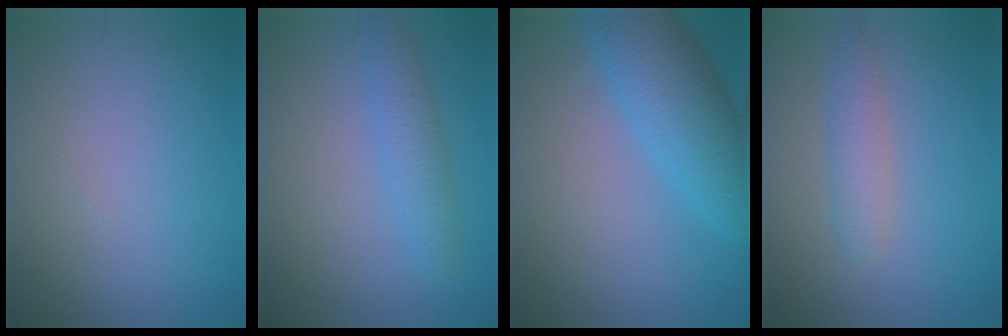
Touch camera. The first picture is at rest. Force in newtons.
{"total": 2.4, "press": 2.4, "slide": 0.1}
{"total": 6.9, "press": 6.9, "slide": 0.2}
{"total": 2.3, "press": 2.3, "slide": 0.1}